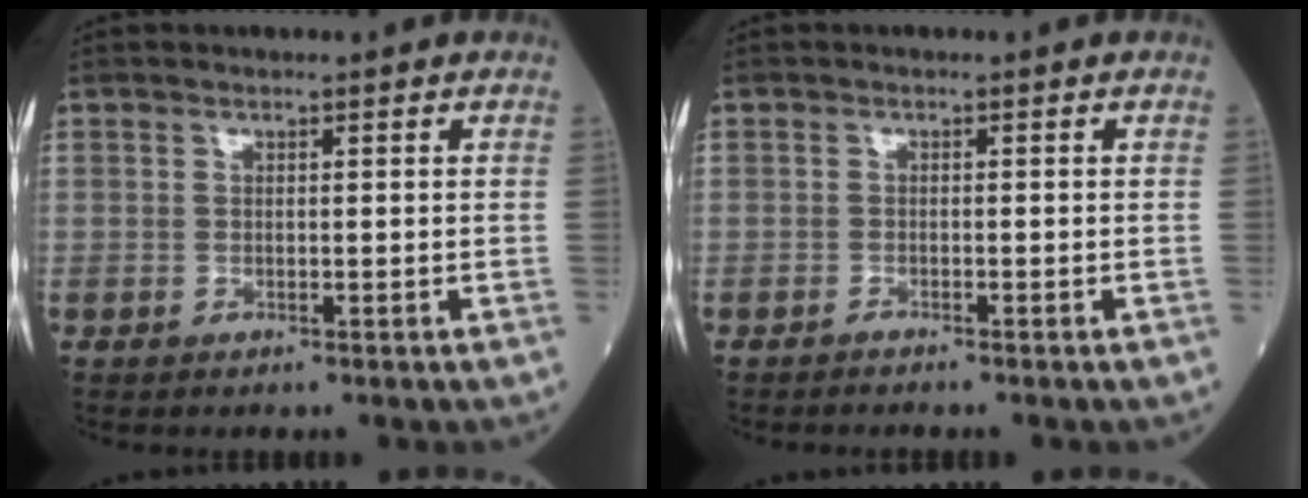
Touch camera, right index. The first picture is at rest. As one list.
[{"total": 0.9, "force": [-0.8, -0.2, 0.2], "torque": [-0.009, -0.001, -0.014]}]